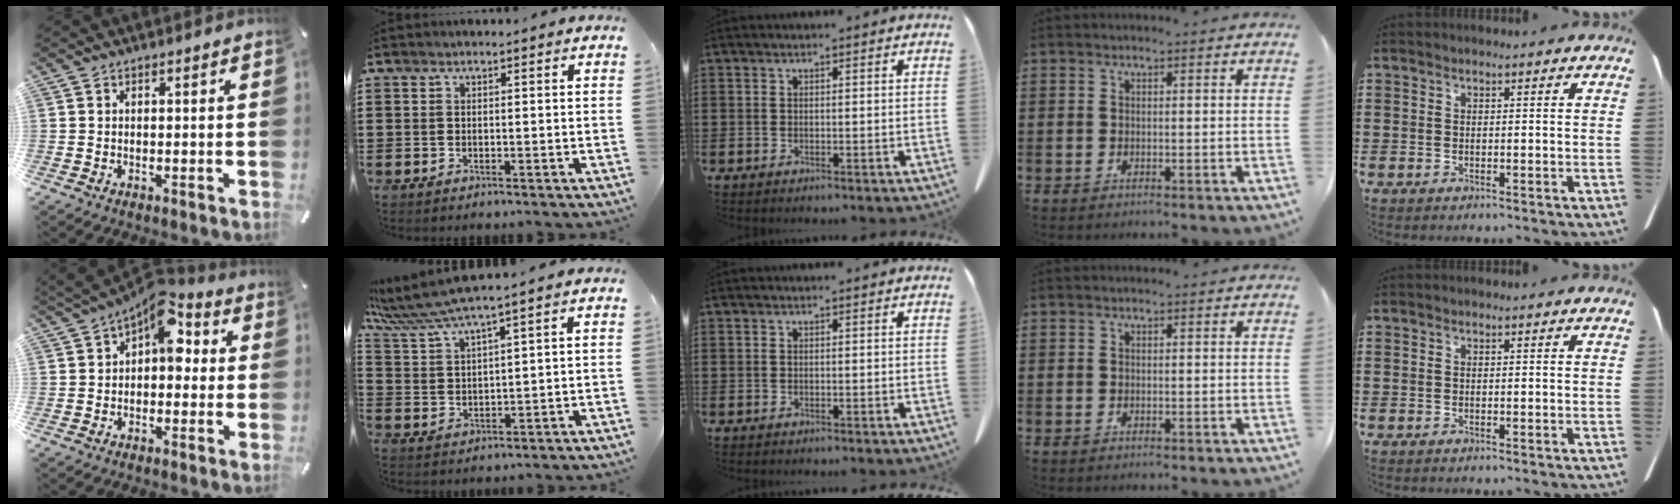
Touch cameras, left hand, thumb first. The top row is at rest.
{"thumb": {"total": 12.0, "force": [4.9, 7.0, 8.4], "torque": [-0.111, -0.034, 0.083]}, "index": {"total": 6.2, "force": [4.9, 0.0, 3.8], "torque": [-0.098, -0.023, 0.083]}}